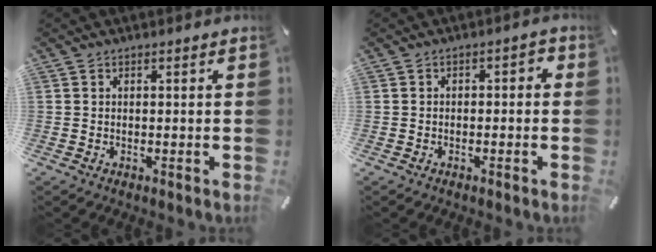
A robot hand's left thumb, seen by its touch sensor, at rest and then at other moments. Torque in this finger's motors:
{"motor_torque": [0.16, -0.16, 0.05, 0.18, 0.00]}